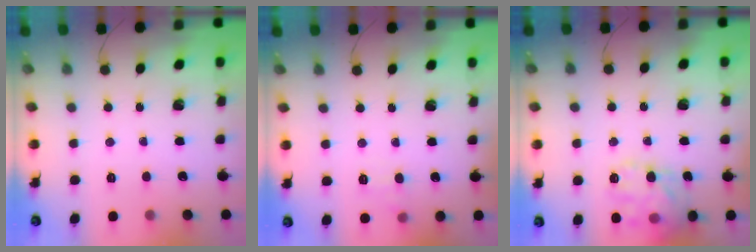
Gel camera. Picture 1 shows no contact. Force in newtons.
{"total": 5.3, "press": 5.2, "slide": 1.3}
{"total": 12.8, "press": 12.8, "slide": 1.1}